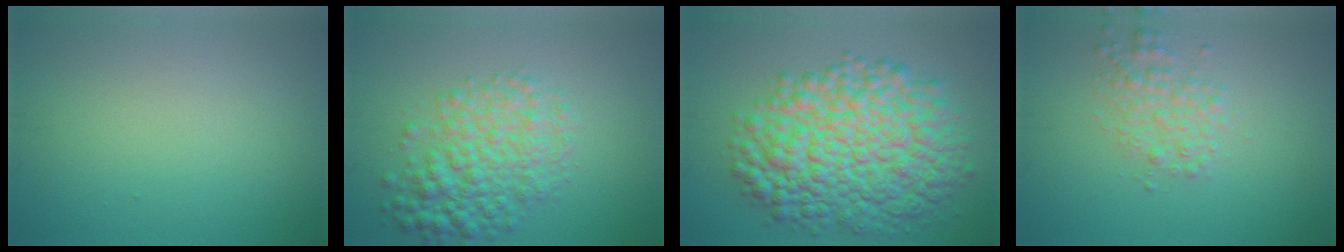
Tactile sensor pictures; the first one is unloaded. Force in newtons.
{"total": 5.5, "press": 5.5, "slide": 0.1}
{"total": 12.2, "press": 12.2, "slide": 0.2}
{"total": 2.5, "press": 2.5, "slide": 0.0}